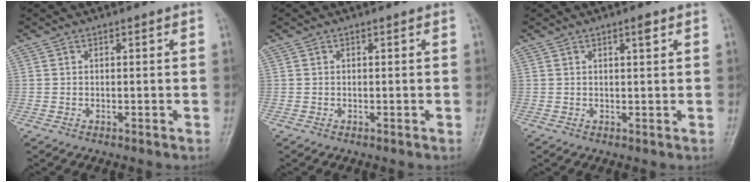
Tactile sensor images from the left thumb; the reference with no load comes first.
{"total": 0.0}
{"total": 1.8, "force": [1.0, 0.4, 1.4], "torque": [-0.020, -0.003, 0.015]}